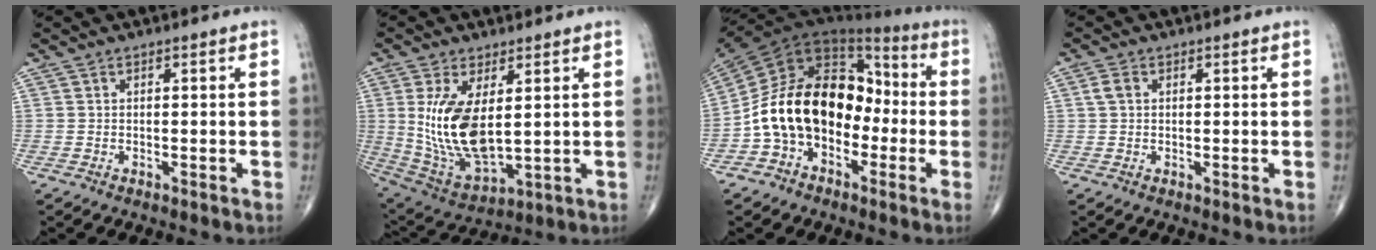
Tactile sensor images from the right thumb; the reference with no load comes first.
{"total": 14.9, "force": [2.2, 6.9, 13.0], "torque": [-0.255, -0.023, 0.065]}
{"total": 19.3, "force": [-3.8, 13.4, 13.3], "torque": [-0.221, 0.067, -0.073]}
{"total": 2.0, "force": [0.5, 1.5, 1.3], "torque": [-0.029, 0.008, 0.009]}